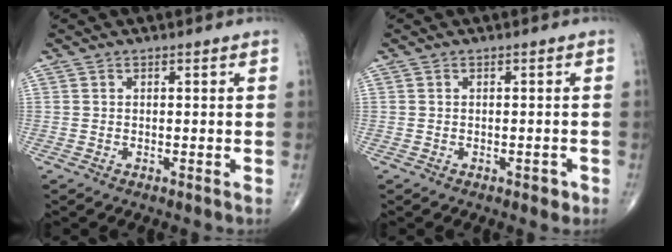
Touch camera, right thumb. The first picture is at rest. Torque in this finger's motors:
{"motor_torque": [0.03, 0.22, -0.11, -0.04, 0.00]}